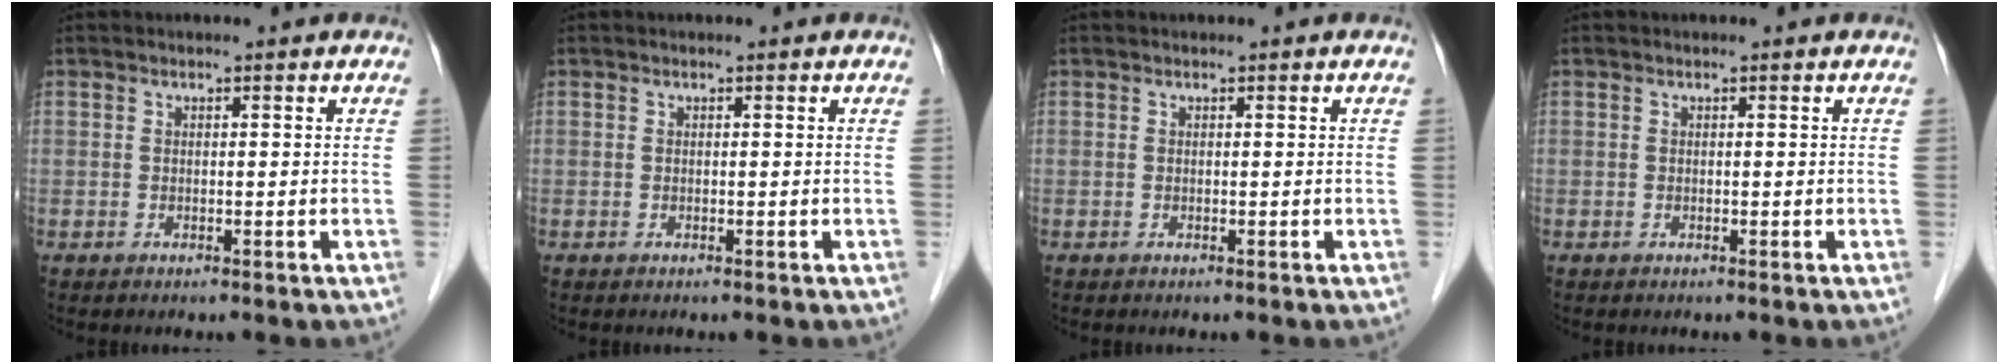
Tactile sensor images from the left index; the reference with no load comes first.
{"total": 0.0}
{"total": 0.0}
{"total": 0.0}